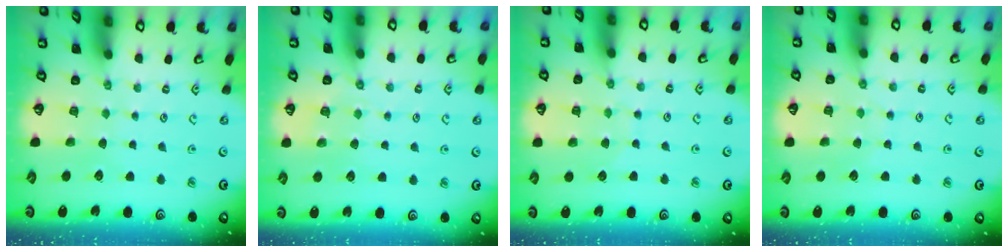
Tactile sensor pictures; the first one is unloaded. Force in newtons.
{"total": 3.8, "press": 3.6, "slide": 0.9}
{"total": 5.2, "press": 5.2, "slide": 0.5}
{"total": 2.8, "press": 2.7, "slide": 0.5}